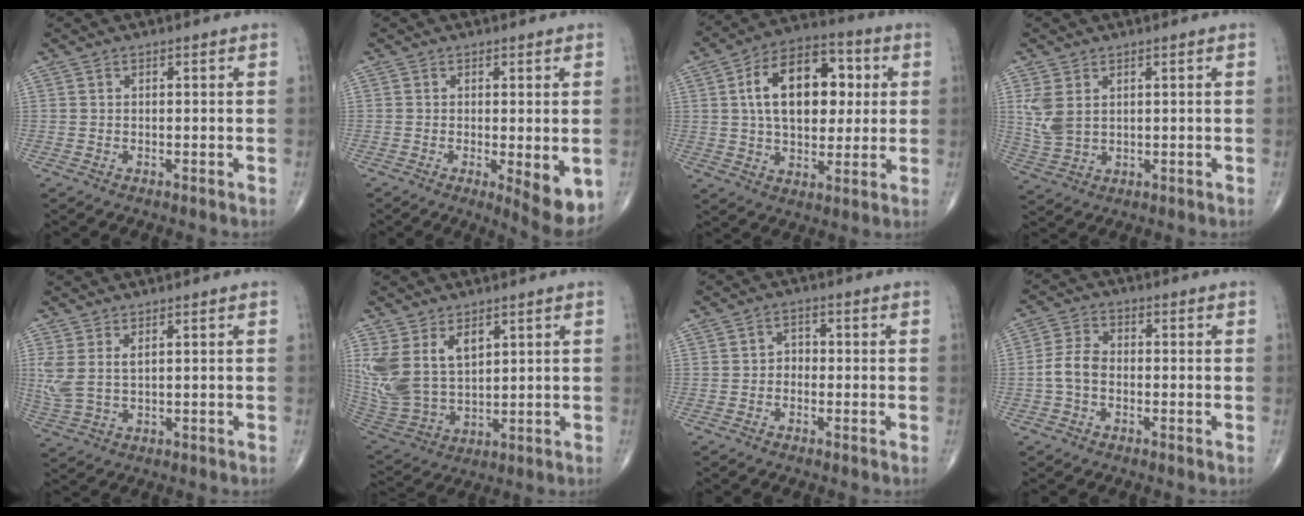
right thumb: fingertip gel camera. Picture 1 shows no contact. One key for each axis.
{"total": 7.4, "fx": -1.6, "fy": 2.0, "fz": 6.9, "tx": -0.092, "ty": -0.021, "tz": -0.019}
{"total": 17.9, "fx": 3.4, "fy": 10.9, "fz": 13.8, "tx": -0.188, "ty": 0.013, "tz": 0.051}
{"total": 5.7, "fx": 1.7, "fy": 3.7, "fz": 4.0, "tx": -0.090, "ty": -0.005, "tz": 0.046}
{"total": 5.2, "fx": 1.8, "fy": 2.3, "fz": 4.3, "tx": -0.116, "ty": -0.002, "tz": 0.047}
{"total": 13.9, "fx": 5.7, "fy": 8.5, "fz": 9.4, "tx": -0.198, "ty": -0.021, "tz": 0.134}
{"total": 2.2, "fx": -0.7, "fy": 1.8, "fz": 1.1, "tx": 0.000, "ty": 0.011, "tz": -0.022}
{"total": 5.4, "fx": -1.2, "fy": 3.6, "fz": 3.9, "tx": -0.078, "ty": 0.020, "tz": -0.032}